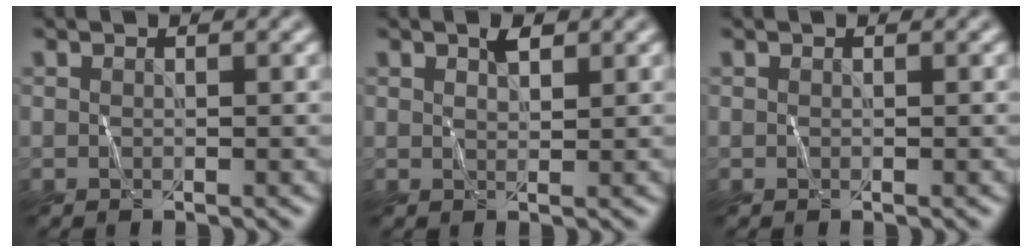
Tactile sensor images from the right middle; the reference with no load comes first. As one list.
[{"total": 0.7, "force": [0.5, 0.2, 0.6], "torque": [-0.013, 0.004, 0.015]}, {"total": 0.0}]